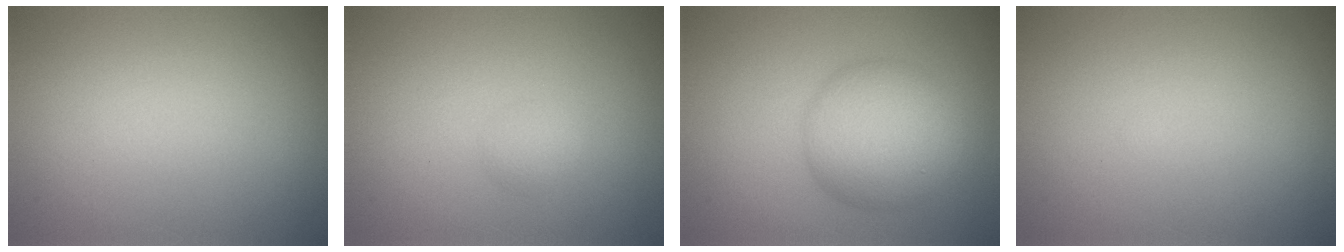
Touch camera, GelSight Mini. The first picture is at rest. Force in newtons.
{"total": 1.1, "press": 1.1, "slide": 0.0}
{"total": 6.5, "press": 6.5, "slide": 0.2}
{"total": 0.0}